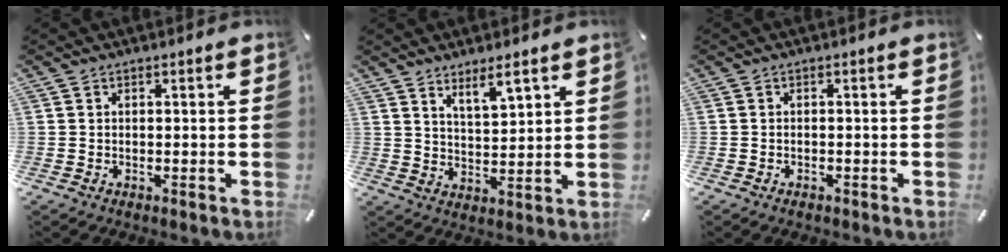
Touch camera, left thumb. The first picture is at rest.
{"total": 5.6, "force": [4.9, 1.5, 2.3], "torque": [-0.033, -0.033, 0.085]}
{"total": 1.0, "force": [-0.6, 0.5, 0.5], "torque": [-0.012, 0.000, -0.013]}